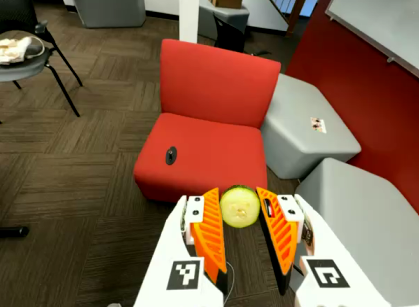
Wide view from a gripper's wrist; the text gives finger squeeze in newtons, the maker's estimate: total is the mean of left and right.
{"total": 8.1, "left": 7.8, "right": 8.4}